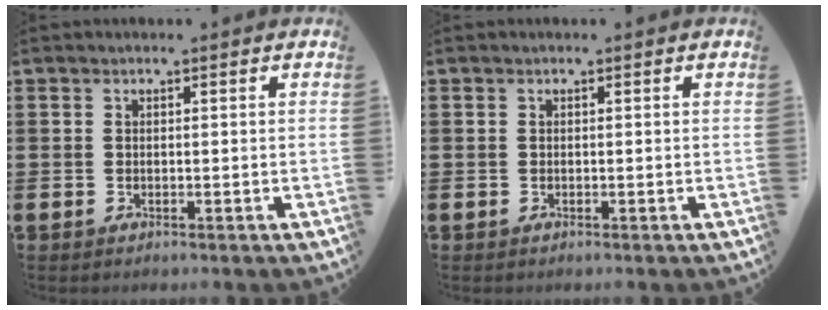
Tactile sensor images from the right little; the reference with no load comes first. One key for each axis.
{"total": 0.0}